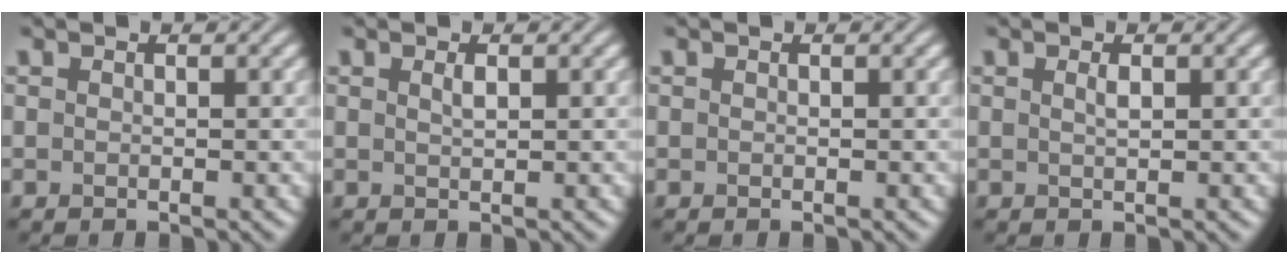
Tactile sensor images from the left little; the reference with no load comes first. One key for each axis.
{"total": 0.8, "fx": 0.4, "fy": 0.2, "fz": 0.7, "tx": -0.013, "ty": 0.001, "tz": 0.008}
{"total": 0.0}
{"total": 0.9, "fx": 0.3, "fy": 0.2, "fz": 0.8, "tx": -0.014, "ty": 0.002, "tz": 0.007}